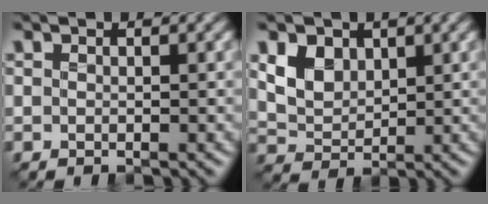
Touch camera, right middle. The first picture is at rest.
{"total": 3.3, "force": [1.2, 2.4, 1.9], "torque": [-0.046, -0.007, 0.026]}